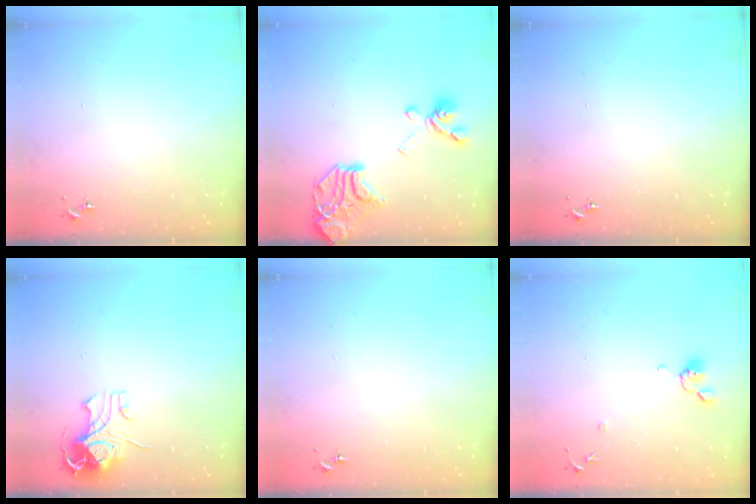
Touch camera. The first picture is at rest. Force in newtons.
{"total": 18.3, "press": 18.1, "slide": 2.4}
{"total": 0.0}
{"total": 10.7, "press": 10.6, "slide": 1.4}
{"total": 0.0}
{"total": 8.3, "press": 8.2, "slide": 1.6}